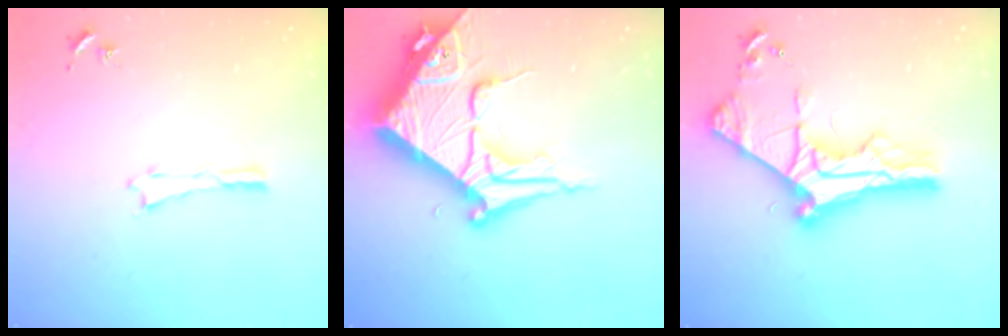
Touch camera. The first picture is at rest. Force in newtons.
{"total": 14.6, "press": 14.5, "slide": 1.6}
{"total": 10.8, "press": 10.7, "slide": 1.2}